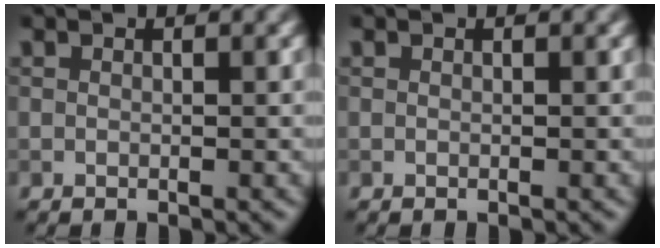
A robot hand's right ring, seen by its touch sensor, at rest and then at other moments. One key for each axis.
{"total": 0.0}